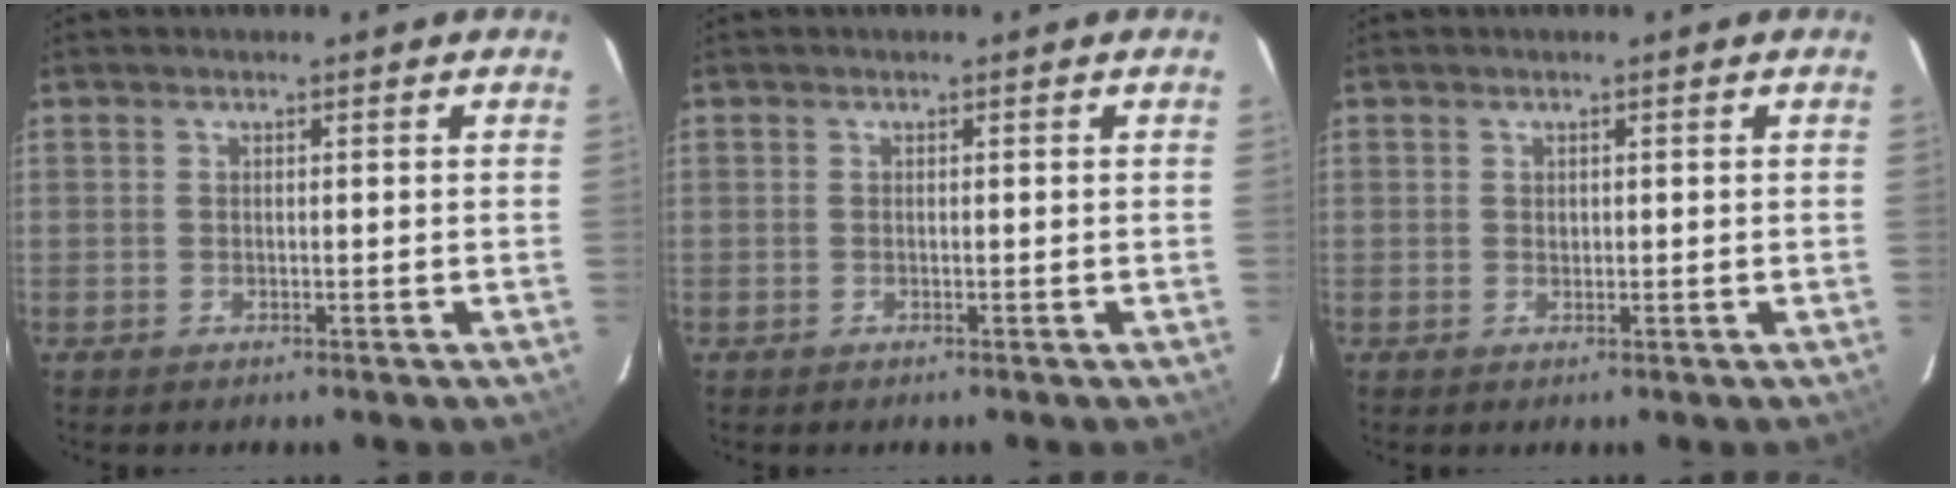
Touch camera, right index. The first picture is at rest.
{"total": 0.0}
{"total": 0.8, "force": [0.2, 0.7, 0.3], "torque": [-0.004, 0.002, 0.005]}